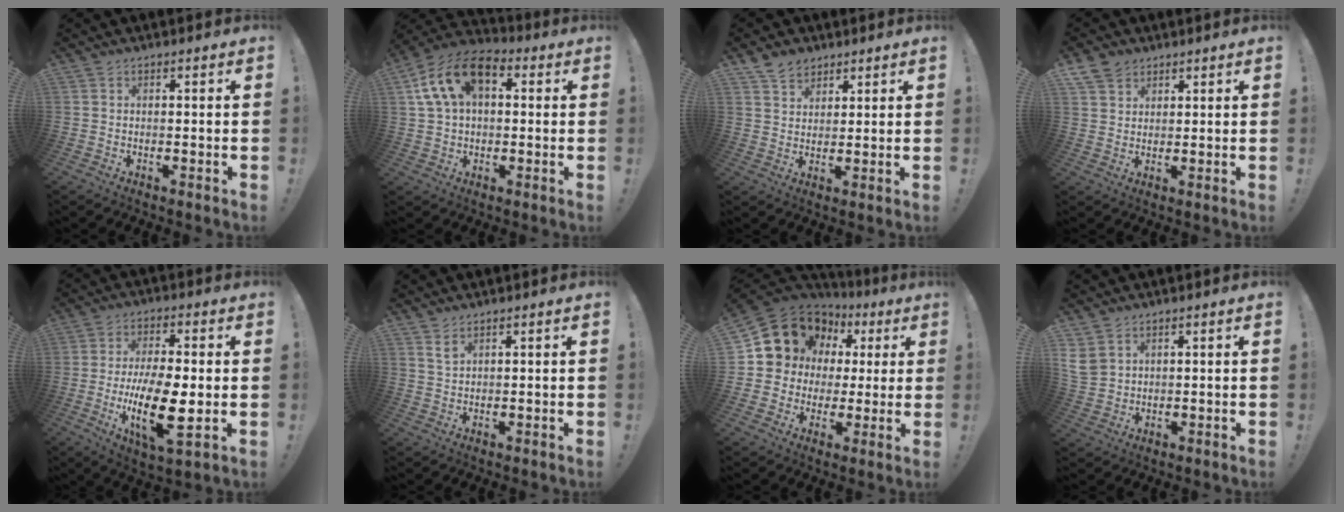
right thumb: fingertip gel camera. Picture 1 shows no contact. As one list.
[{"total": 15.0, "force": [5.2, 9.4, 10.4], "torque": [-0.179, -0.004, 0.098]}, {"total": 6.5, "force": [4.6, 4.4, 1.5], "torque": [-0.022, -0.025, 0.088]}, {"total": 5.7, "force": [3.8, 4.0, 1.4], "torque": [-0.031, -0.016, 0.077]}, {"total": 17.3, "force": [-3.1, 6.6, 15.7], "torque": [-0.281, -0.010, -0.049]}, {"total": 2.5, "force": [1.9, 1.0, 1.3], "torque": [-0.014, -0.016, 0.033]}, {"total": 12.3, "force": [6.3, 10.0, 3.5], "torque": [-0.057, -0.046, 0.134]}, {"total": 5.5, "force": [3.0, 3.9, 2.5], "torque": [-0.052, -0.017, 0.060]}]